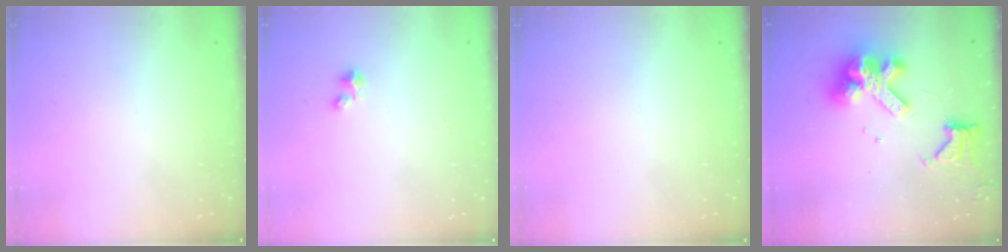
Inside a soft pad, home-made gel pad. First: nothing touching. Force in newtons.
{"total": 2.1, "press": 2.1, "slide": 0.1}
{"total": 0.0}
{"total": 14.6, "press": 14.5, "slide": 1.8}